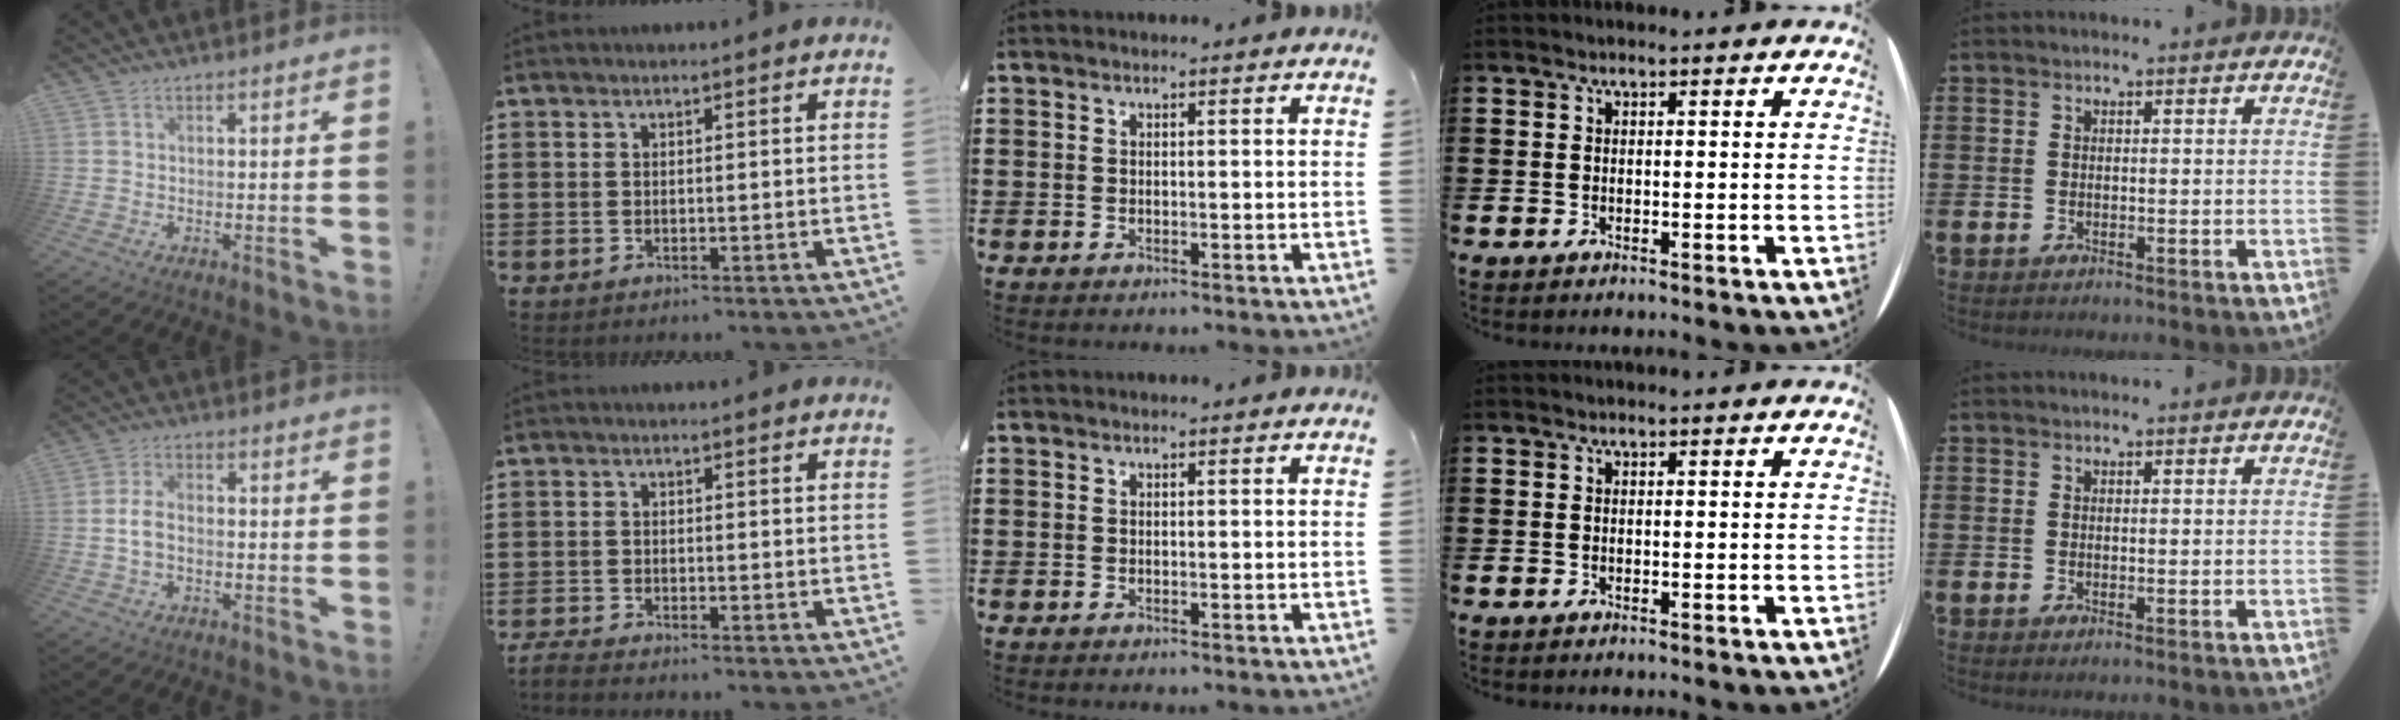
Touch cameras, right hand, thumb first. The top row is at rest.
{"thumb": {"total": 4.9, "force": [-1.0, 2.8, 3.9], "torque": [-0.084, 0.008, -0.017]}, "index": {"total": 1.7, "force": [-1.7, -0.2, -0.1], "torque": [0.001, 0.002, -0.036]}}